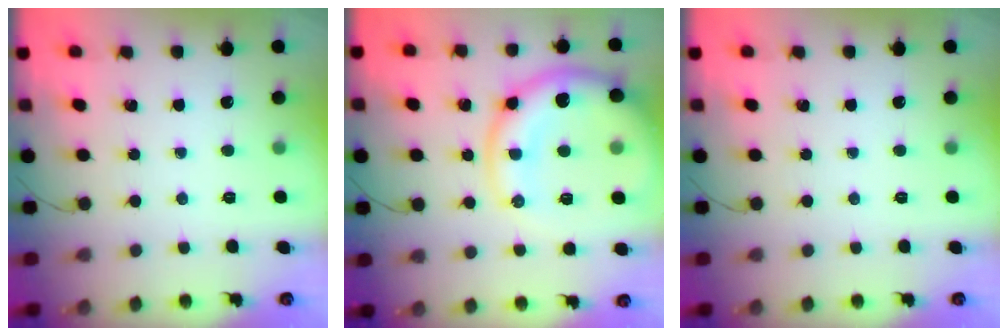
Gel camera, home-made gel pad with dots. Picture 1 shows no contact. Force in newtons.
{"total": 15.8, "press": 15.6, "slide": 2.6}
{"total": 0.0}